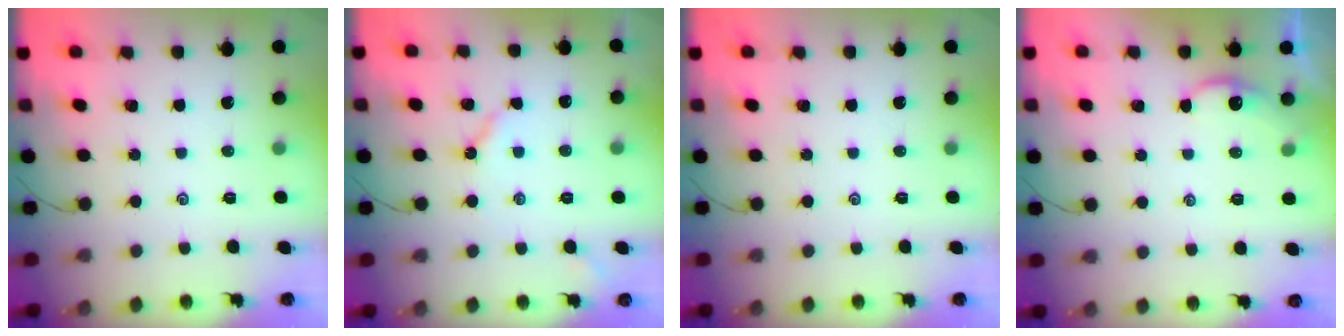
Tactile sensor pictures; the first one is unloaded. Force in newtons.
{"total": 3.9, "press": 3.9, "slide": 0.1}
{"total": 0.0}
{"total": 2.2, "press": 2.2, "slide": 0.2}